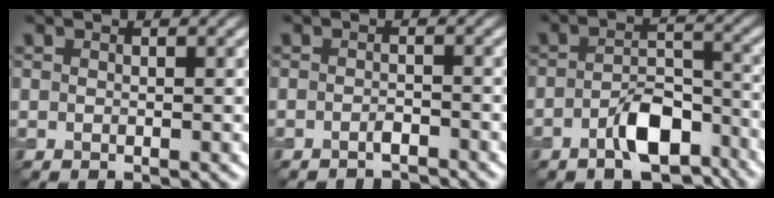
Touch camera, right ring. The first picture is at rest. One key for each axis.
{"total": 1.5, "fx": -1.2, "fy": 0.3, "fz": 0.8, "tx": -0.012, "ty": -0.001, "tz": -0.022}
{"total": 5.7, "fx": -3.3, "fy": 2.8, "fz": 3.7, "tx": -0.059, "ty": 0.004, "tz": -0.058}